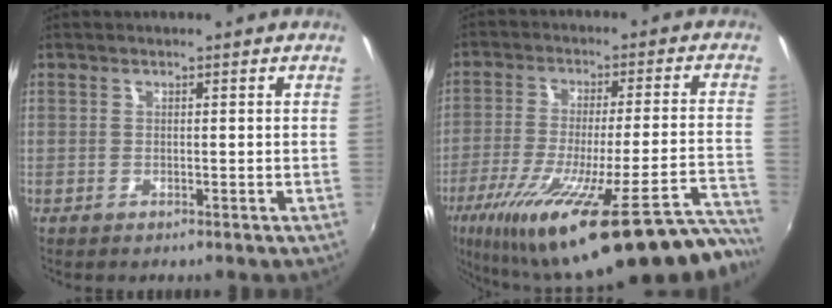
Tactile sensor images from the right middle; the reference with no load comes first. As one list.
[{"total": 31.2, "force": [-24.3, 4.0, 19.1], "torque": [-0.298, -0.081, -0.352]}]